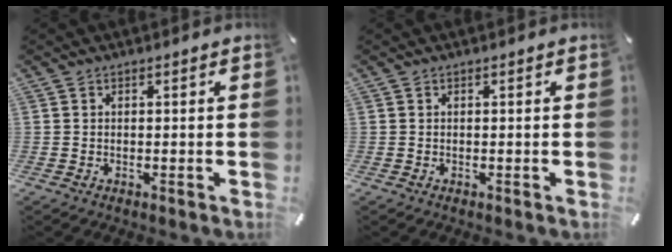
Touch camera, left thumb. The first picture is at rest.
{"total": 0.0}